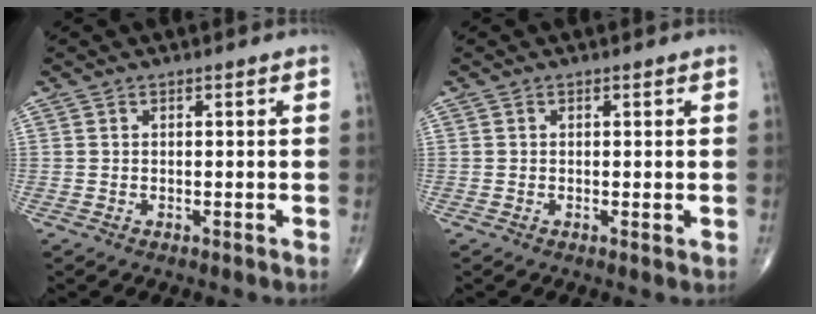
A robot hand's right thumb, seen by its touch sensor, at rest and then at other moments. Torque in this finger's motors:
{"motor_torque": [-0.52, 0.18, 0.16, -0.16, -0.07]}